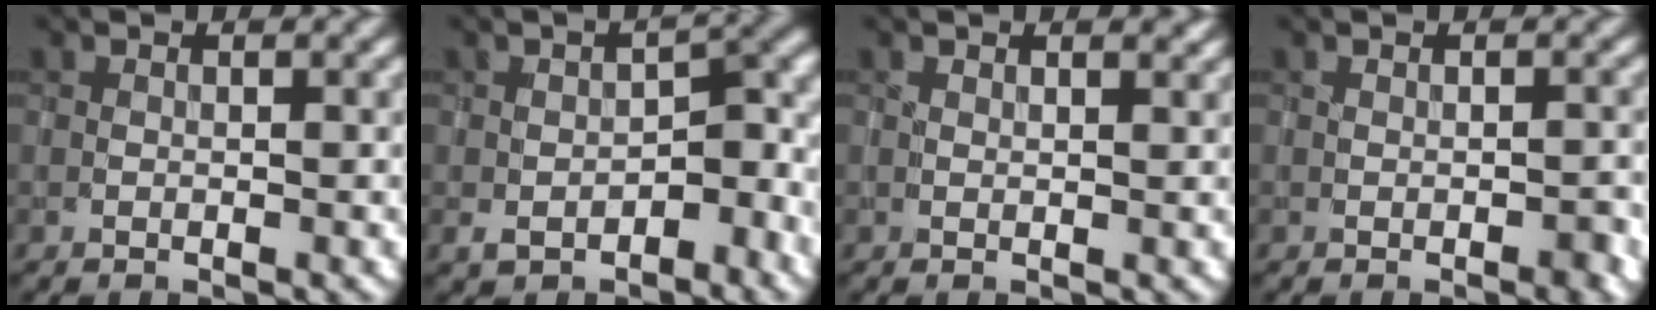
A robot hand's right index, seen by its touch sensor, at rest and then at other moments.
{"total": 5.6, "force": [-2.1, 3.3, 3.9], "torque": [-0.049, 0.000, -0.036]}
{"total": 1.0, "force": [0.9, 0.3, 0.4], "torque": [-0.011, -0.005, 0.012]}
{"total": 1.3, "force": [-0.4, 0.6, 1.1], "torque": [-0.018, -0.003, -0.005]}